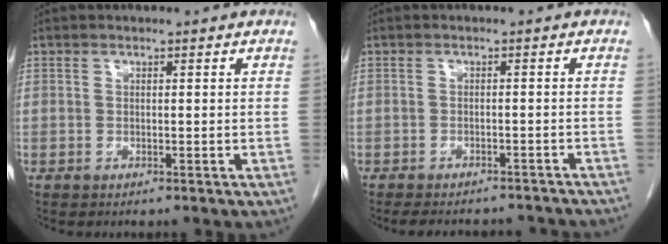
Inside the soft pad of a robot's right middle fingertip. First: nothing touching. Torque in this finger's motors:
{"motor_torque": [0.19, -0.17, 0.02, 0.01]}